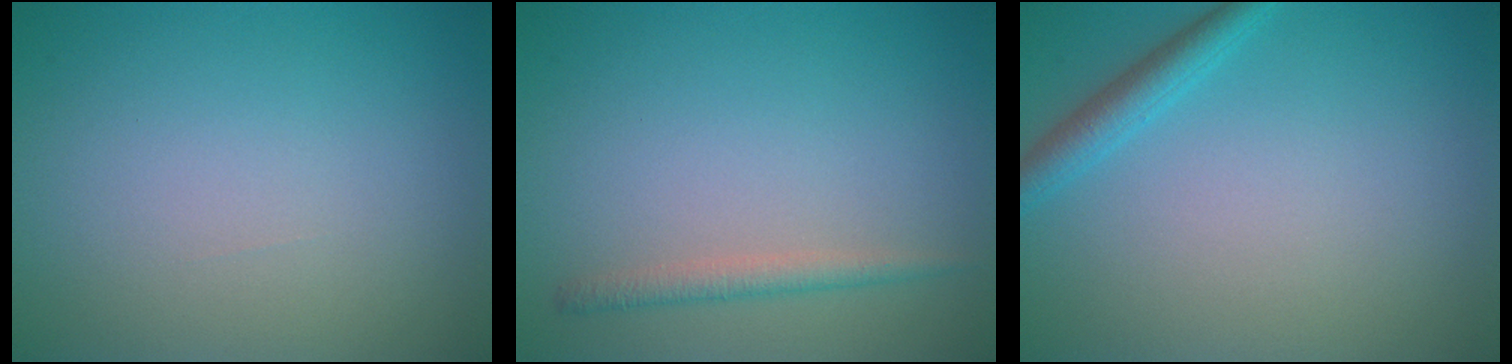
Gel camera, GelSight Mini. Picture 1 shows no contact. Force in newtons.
{"total": 1.6, "press": 1.6, "slide": 0.0}
{"total": 2.2, "press": 2.2, "slide": 0.1}